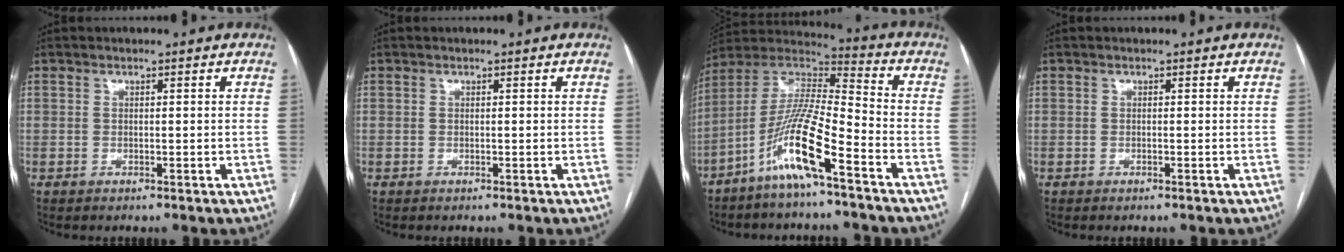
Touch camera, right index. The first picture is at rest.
{"total": 0.0}
{"total": 13.0, "force": [-7.1, 0.8, 10.8], "torque": [-0.224, -0.001, -0.142]}
{"total": 0.0}